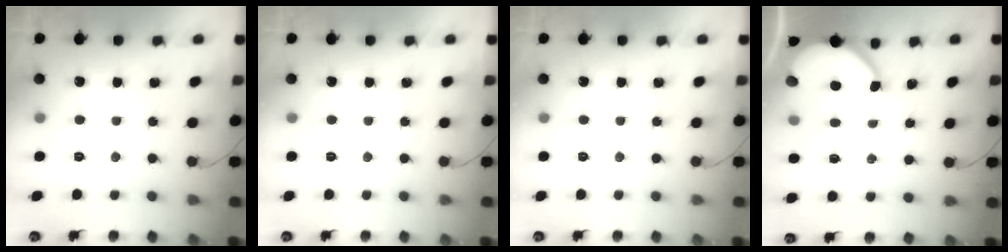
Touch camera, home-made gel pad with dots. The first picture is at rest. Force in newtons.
{"total": 0.0}
{"total": 0.0}
{"total": 6.3, "press": 6.3, "slide": 0.5}